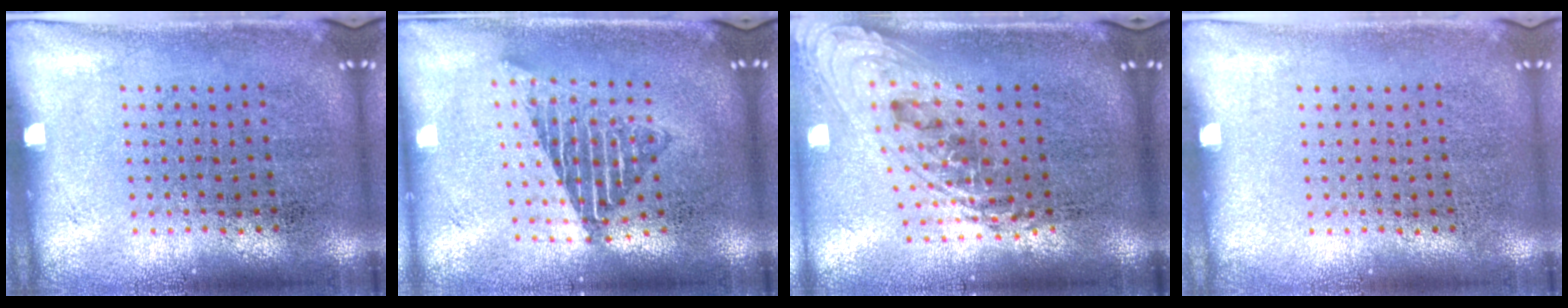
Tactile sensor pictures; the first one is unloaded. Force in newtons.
{"total": 1.7, "press": 1.3, "slide": 1.0}
{"total": 2.4, "press": 1.7, "slide": 1.7}
{"total": 0.0}